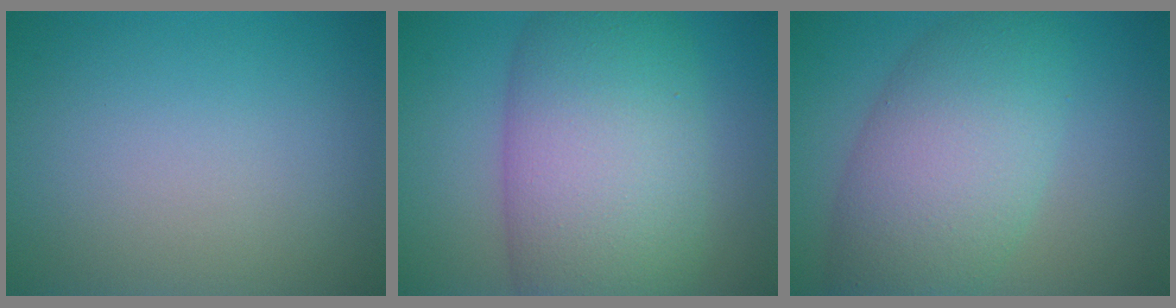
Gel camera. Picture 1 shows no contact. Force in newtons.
{"total": 12.3, "press": 12.3, "slide": 0.6}
{"total": 8.4, "press": 8.4, "slide": 0.1}